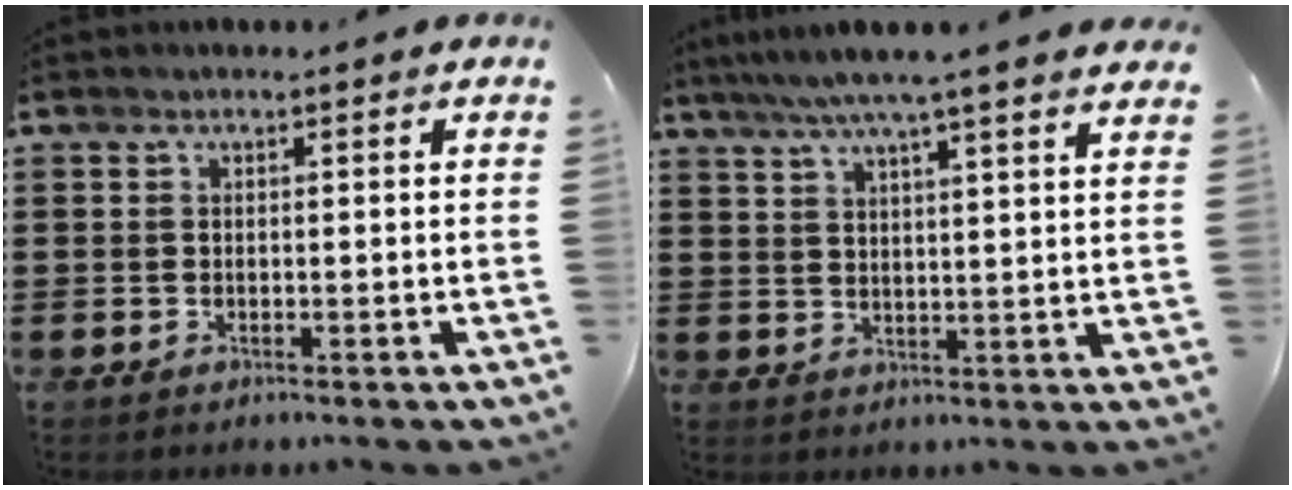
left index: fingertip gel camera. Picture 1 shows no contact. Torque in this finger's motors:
{"motor_torque": [2.14, 0.00, 0.60, 0.21]}